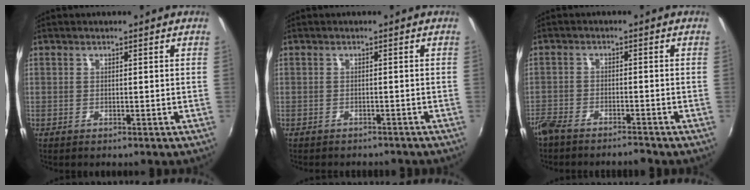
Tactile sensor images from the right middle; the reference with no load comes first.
{"total": 3.3, "force": [-3.0, 1.1, 0.9], "torque": [-0.024, -0.013, -0.041]}
{"total": 6.1, "force": [-5.5, 1.5, 2.1], "torque": [-0.069, -0.015, -0.102]}